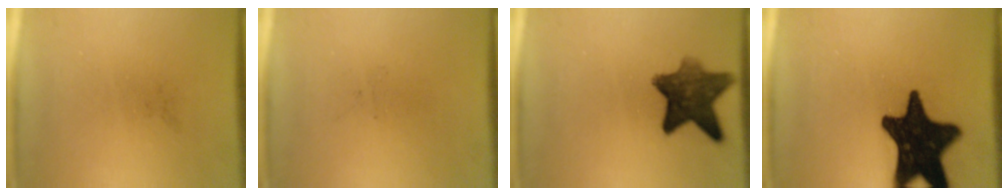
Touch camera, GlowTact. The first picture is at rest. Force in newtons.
{"total": 0.0}
{"total": 9.2}
{"total": 19.2}